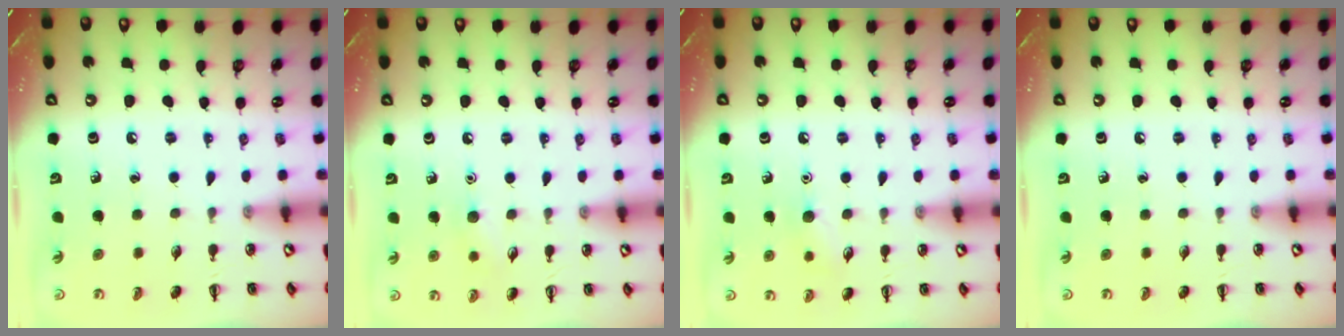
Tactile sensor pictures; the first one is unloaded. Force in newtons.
{"total": 5.6, "press": 5.4, "slide": 1.4}
{"total": 7.0, "press": 6.7, "slide": 2.0}
{"total": 0.0}